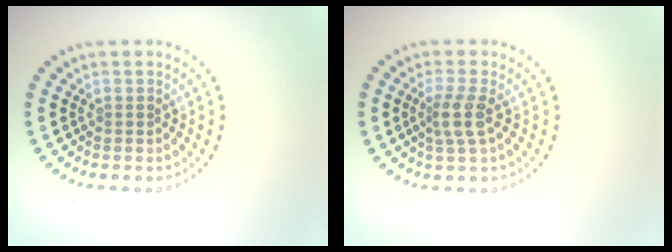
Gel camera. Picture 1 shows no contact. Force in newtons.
{"total": 2.2, "press": 1.8, "slide": 1.3}